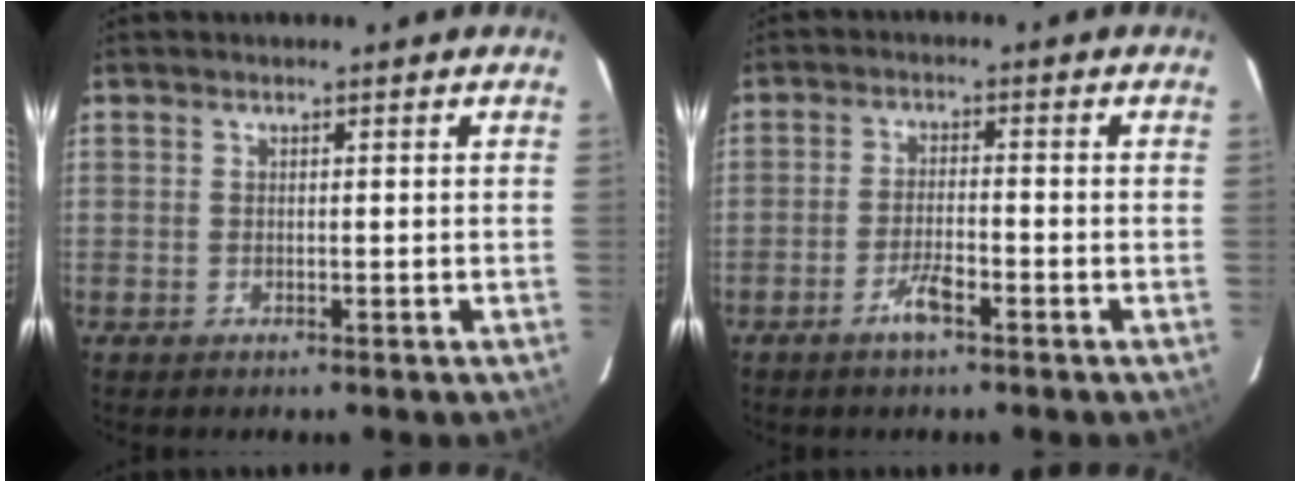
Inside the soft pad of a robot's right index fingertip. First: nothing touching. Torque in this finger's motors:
{"motor_torque": [0.30, -0.34, 0.07, 0.06]}